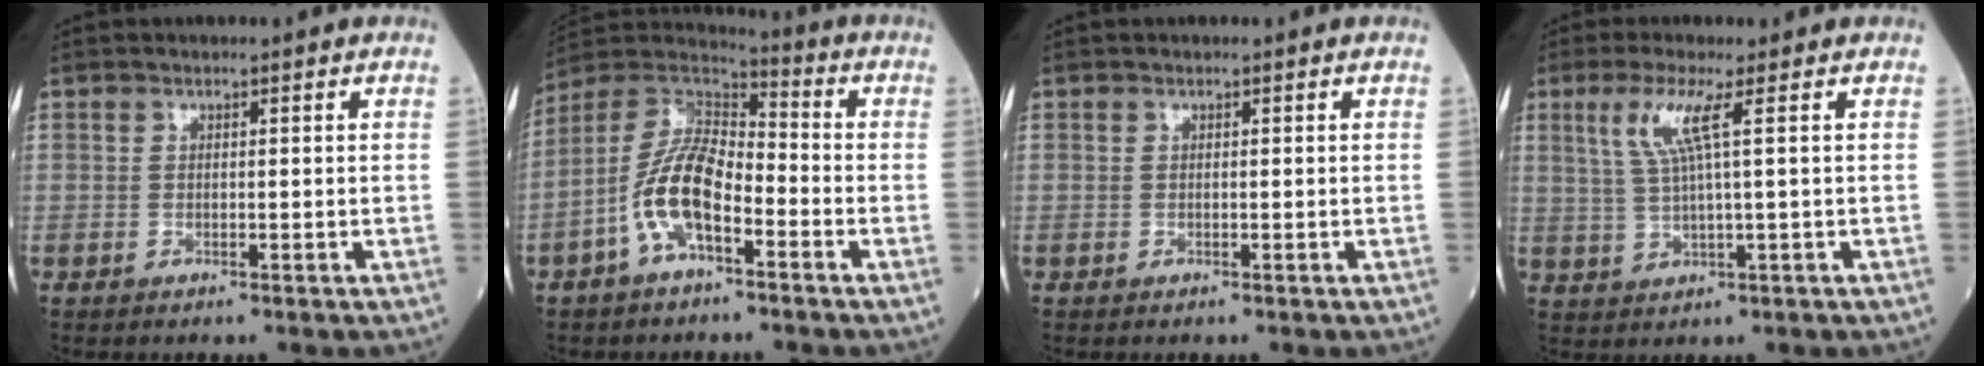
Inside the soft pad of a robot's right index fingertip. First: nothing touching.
{"total": 11.1, "force": [-4.4, 4.2, 9.3], "torque": [-0.196, 0.018, -0.089]}
{"total": 0.0}
{"total": 5.5, "force": [2.0, -0.5, 5.0], "torque": [-0.109, 0.004, 0.045]}